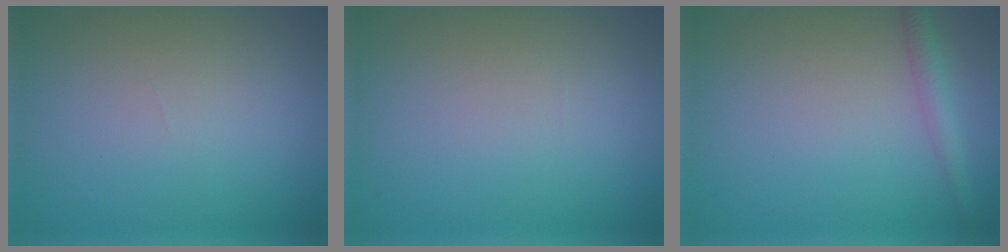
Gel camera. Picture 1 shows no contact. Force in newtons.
{"total": 0.0}
{"total": 2.0, "press": 2.0, "slide": 0.1}